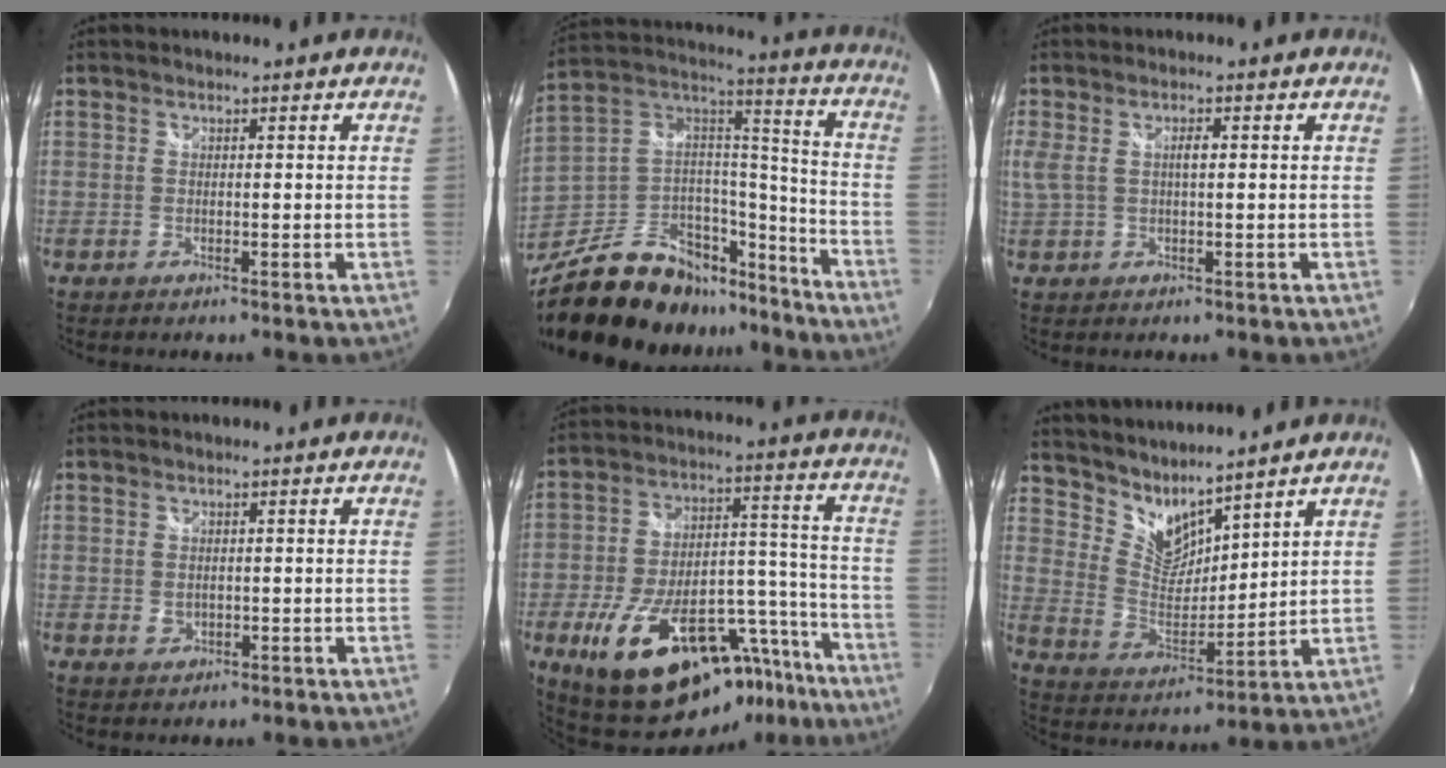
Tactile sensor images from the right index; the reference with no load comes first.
{"total": 29.3, "force": [-20.4, 14.9, 14.9], "torque": [-0.300, 0.039, -0.305]}
{"total": 4.6, "force": [0.7, 1.6, 4.3], "torque": [-0.083, 0.001, 0.019]}
{"total": 1.4, "force": [-0.1, 1.1, 0.9], "torque": [-0.015, 0.002, 0.001]}
{"total": 26.7, "force": [-17.1, 12.3, 16.5], "torque": [-0.281, 0.030, -0.230]}
{"total": 9.2, "force": [8.2, 3.0, 2.9], "torque": [-0.058, -0.012, 0.166]}